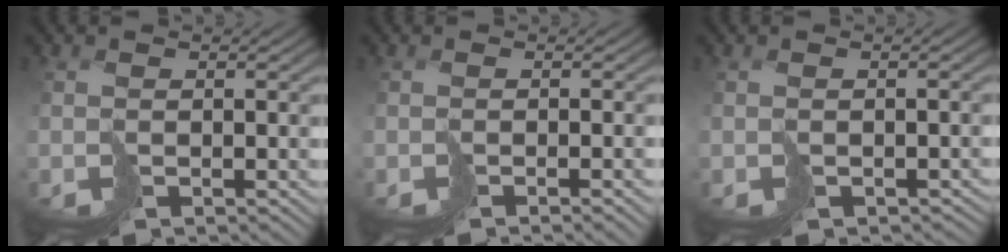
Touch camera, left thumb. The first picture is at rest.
{"total": 1.7, "force": [-1.3, -0.4, 1.0], "torque": [-0.009, 0.002, -0.020]}
{"total": 2.1, "force": [-1.2, 1.3, 1.2], "torque": [-0.012, -0.007, -0.015]}